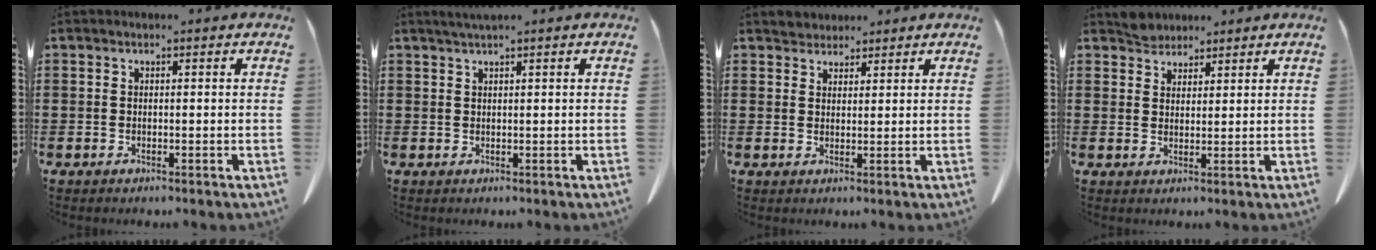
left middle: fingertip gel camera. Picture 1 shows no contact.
{"total": 1.1, "force": [0.9, -0.1, 0.7], "torque": [-0.014, -0.001, 0.016]}
{"total": 2.3, "force": [2.1, 0.8, -0.2], "torque": [-0.003, 0.003, 0.042]}
{"total": 2.8, "force": [2.6, 1.0, 0.0], "torque": [-0.007, 0.004, 0.051]}